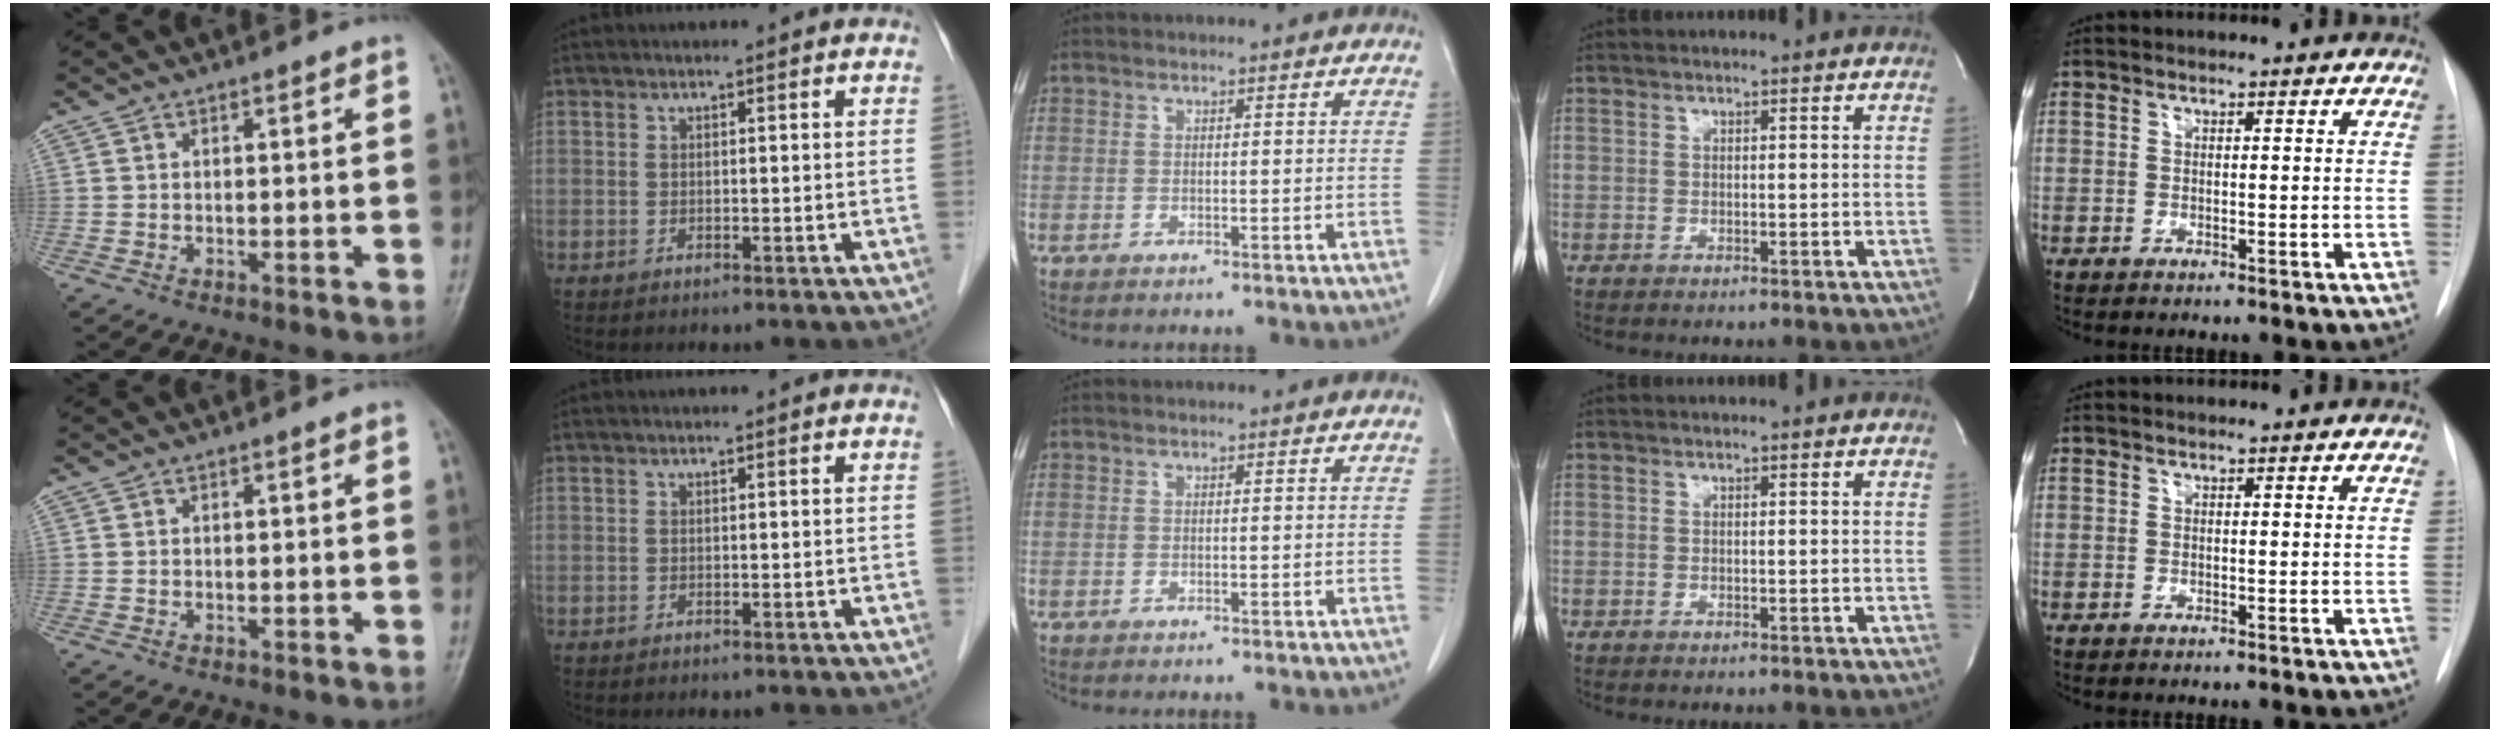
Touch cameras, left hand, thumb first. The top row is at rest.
{}